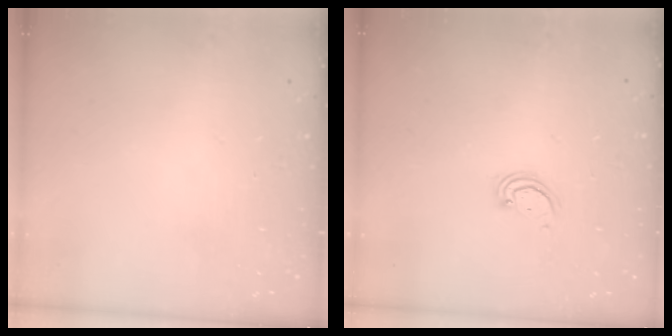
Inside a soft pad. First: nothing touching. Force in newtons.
{"total": 2.5, "press": 2.4, "slide": 0.2}